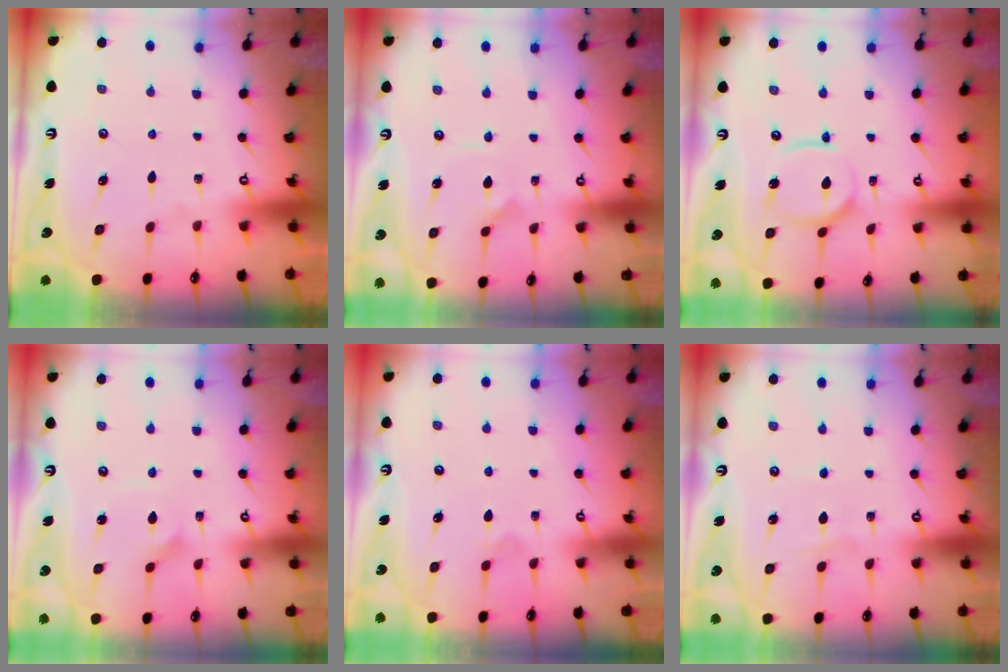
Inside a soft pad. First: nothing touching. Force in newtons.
{"total": 2.6, "press": 2.6, "slide": 0.2}
{"total": 10.4, "press": 10.3, "slide": 1.2}
{"total": 1.8, "press": 1.8, "slide": 0.0}
{"total": 4.5, "press": 4.4, "slide": 0.3}
{"total": 1.5, "press": 1.4, "slide": 0.2}